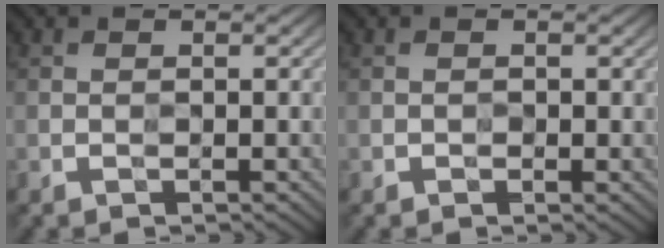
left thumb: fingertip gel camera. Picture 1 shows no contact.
{"total": 0.0}